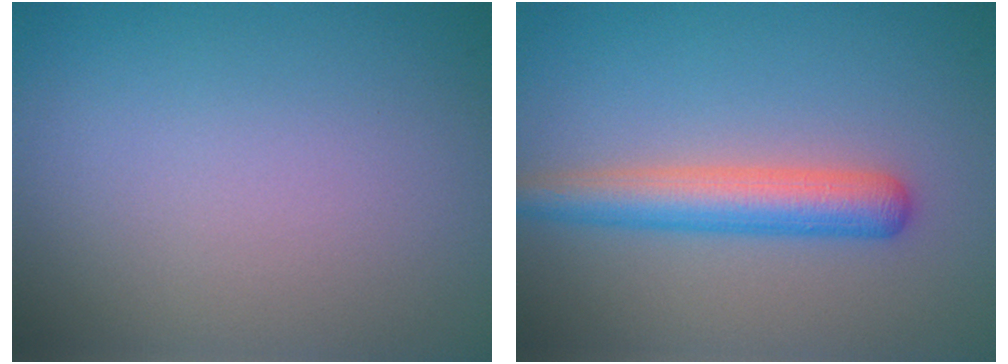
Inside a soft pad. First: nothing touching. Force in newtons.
{"total": 4.0, "press": 4.0, "slide": 0.1}